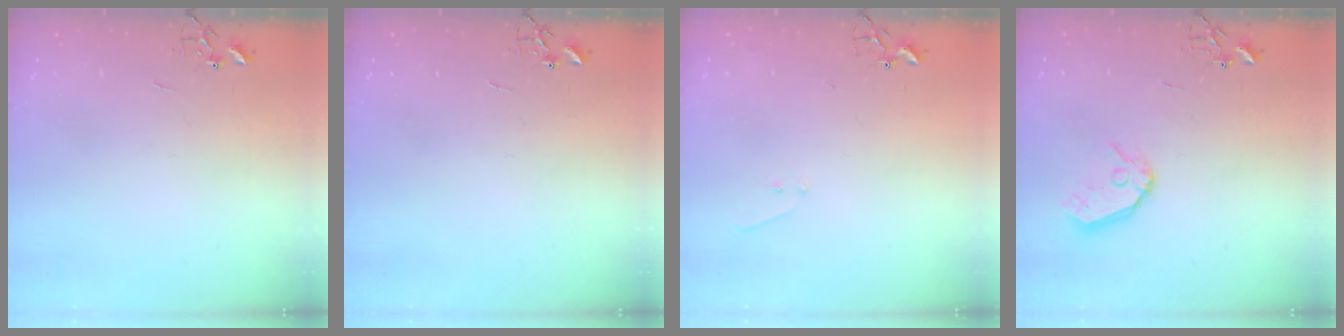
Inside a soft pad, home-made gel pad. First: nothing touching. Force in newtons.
{"total": 0.0}
{"total": 5.7, "press": 5.7, "slide": 0.7}
{"total": 10.5, "press": 10.5, "slide": 1.3}